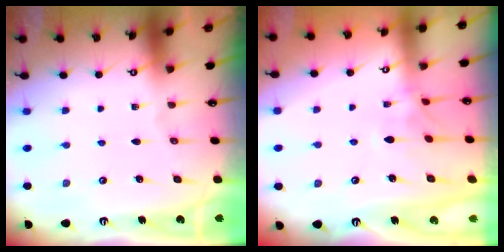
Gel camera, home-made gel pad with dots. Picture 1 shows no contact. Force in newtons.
{"total": 1.6, "press": 1.3, "slide": 0.9}